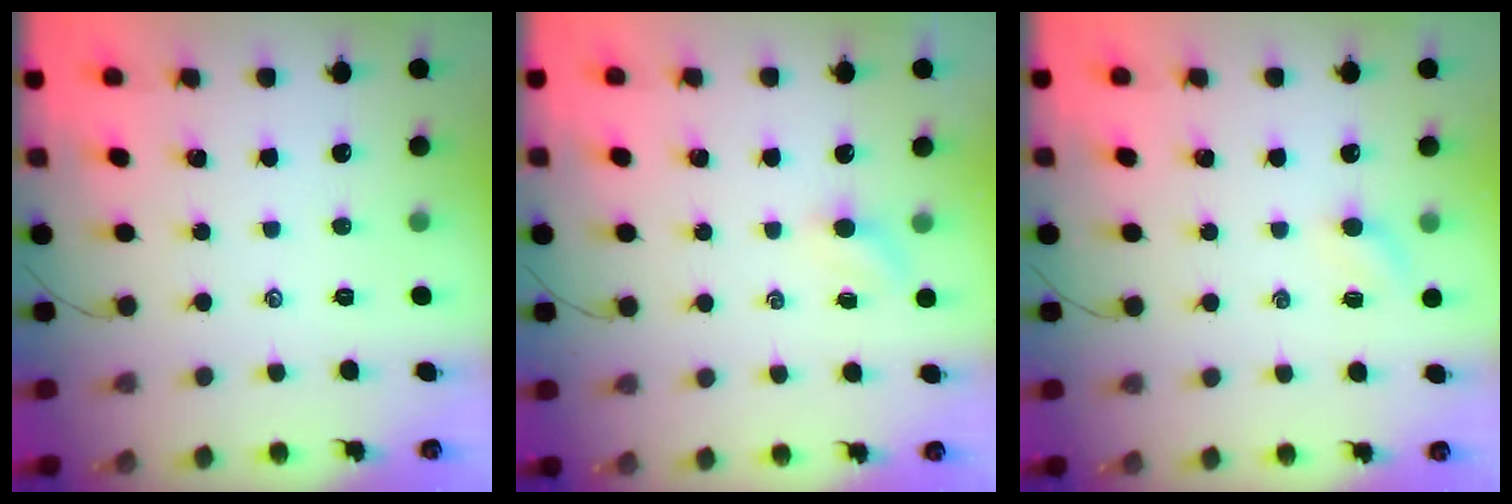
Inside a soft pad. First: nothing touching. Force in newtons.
{"total": 2.2, "press": 2.1, "slide": 0.8}
{"total": 4.2, "press": 4.0, "slide": 1.1}